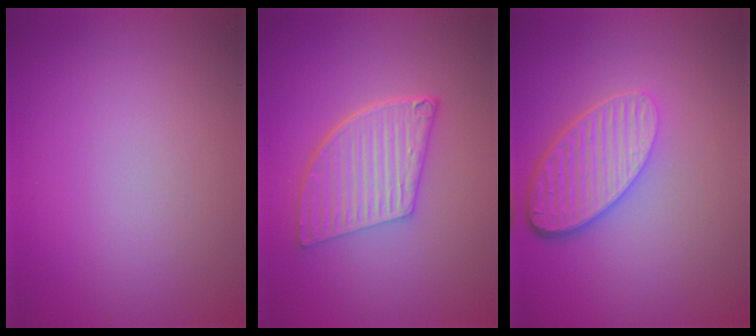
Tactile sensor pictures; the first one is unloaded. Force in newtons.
{"total": 5.6, "press": 4.2, "slide": 3.7}
{"total": 5.3, "press": 3.9, "slide": 3.7}